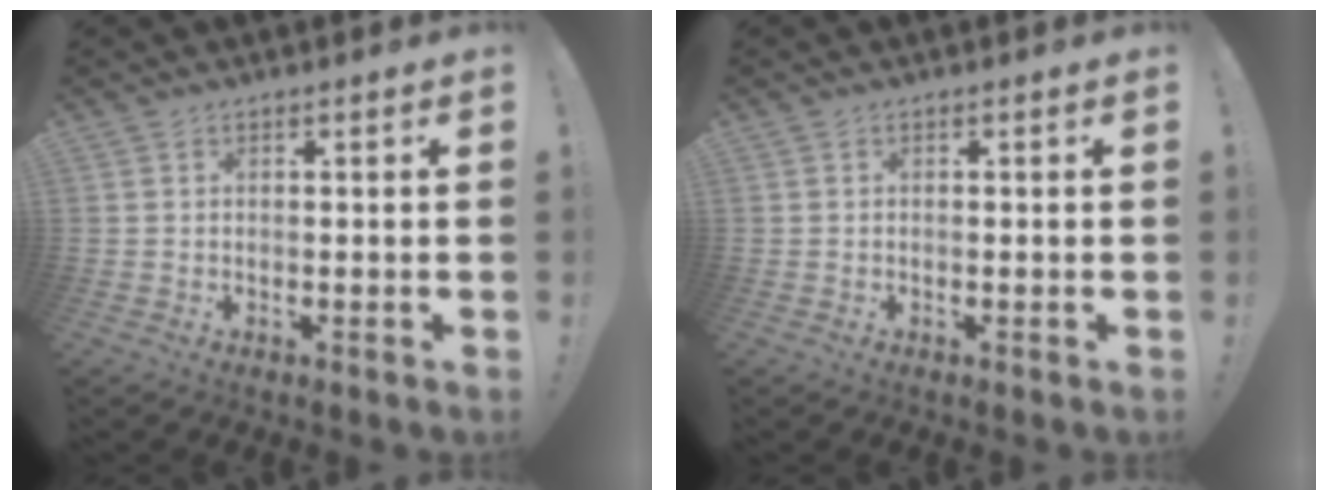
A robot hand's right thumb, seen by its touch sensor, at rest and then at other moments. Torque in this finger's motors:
{"motor_torque": [-0.06, 0.20, -0.13, 0.09, 0.00]}